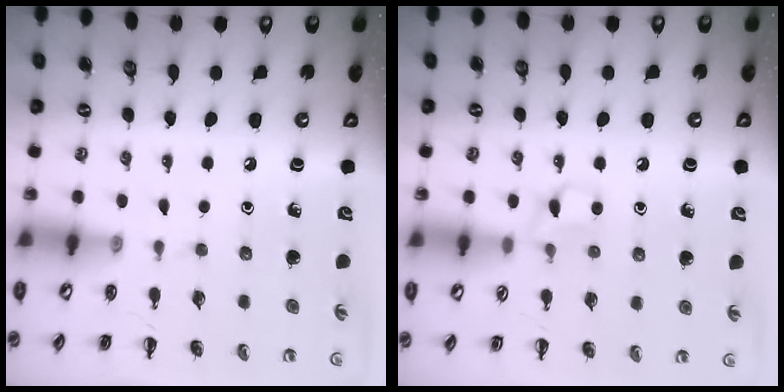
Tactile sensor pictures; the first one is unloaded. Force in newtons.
{"total": 3.7, "press": 3.5, "slide": 1.3}